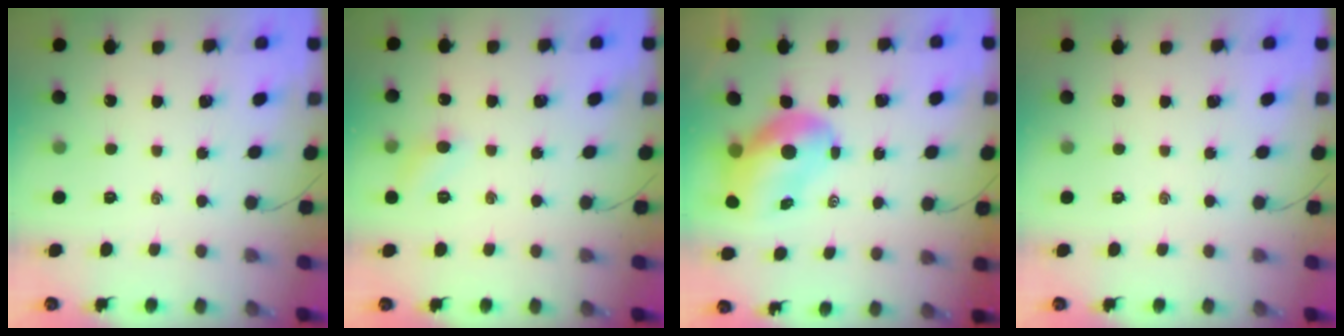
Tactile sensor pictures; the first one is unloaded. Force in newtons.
{"total": 5.8, "press": 5.5, "slide": 1.9}
{"total": 9.4, "press": 8.9, "slide": 2.9}
{"total": 0.0}